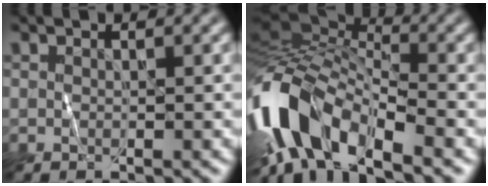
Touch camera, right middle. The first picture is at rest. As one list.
[{"total": 12.1, "force": [-6.2, 5.1, 9.0], "torque": [-0.173, 0.004, -0.118]}]